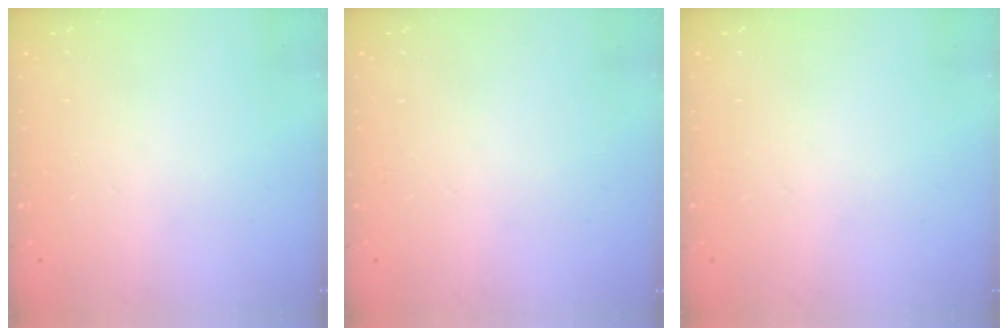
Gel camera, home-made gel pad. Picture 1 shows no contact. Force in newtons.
{"total": 0.0}
{"total": 0.0}